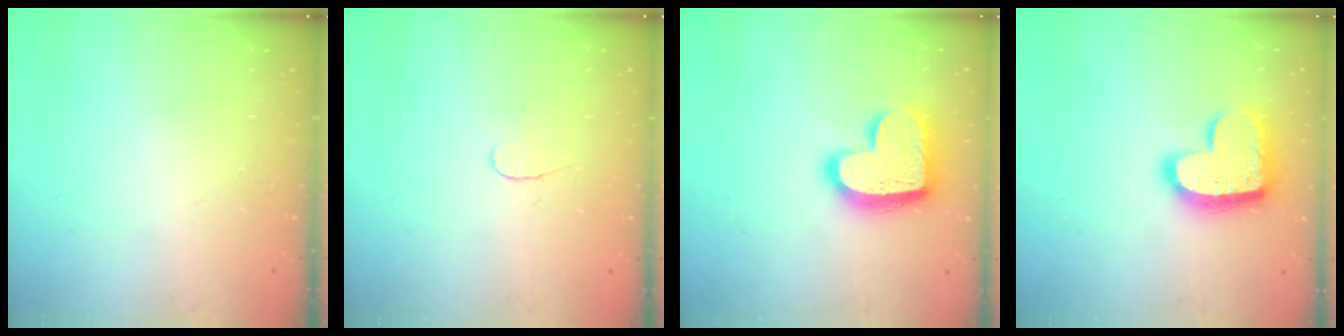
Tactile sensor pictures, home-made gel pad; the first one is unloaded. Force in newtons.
{"total": 3.9, "press": 3.9, "slide": 0.4}
{"total": 18.7, "press": 18.6, "slide": 1.1}
{"total": 20.1, "press": 20.1, "slide": 1.3}